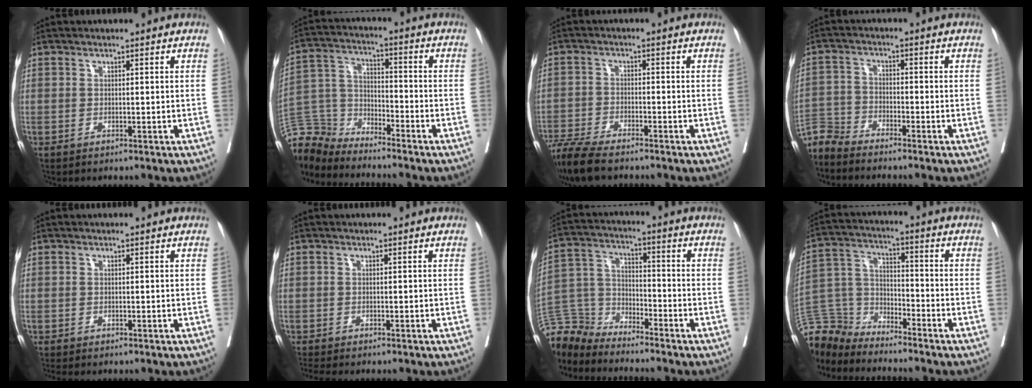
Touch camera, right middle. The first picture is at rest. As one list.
[{"total": 8.6, "force": [-8.6, 0.7, -1.0], "torque": [0.010, 0.025, -0.173]}, {"total": 8.0, "force": [-6.7, 1.2, 4.1], "torque": [-0.080, -0.025, -0.123]}, {"total": 4.4, "force": [-4.4, -0.1, -0.5], "torque": [0.008, -0.010, -0.089]}, {"total": 0.8, "force": [-0.7, 0.3, 0.1], "torque": [-0.012, -0.002, -0.014]}, {"total": 2.2, "force": [-2.1, 0.4, 0.7], "torque": [-0.019, -0.009, -0.034]}, {"total": 8.8, "force": [-8.7, 0.9, -0.6], "torque": [0.002, 0.020, -0.178]}, {"total": 10.2, "force": [-10.0, 1.7, -0.2], "torque": [-0.007, 0.027, -0.203]}]